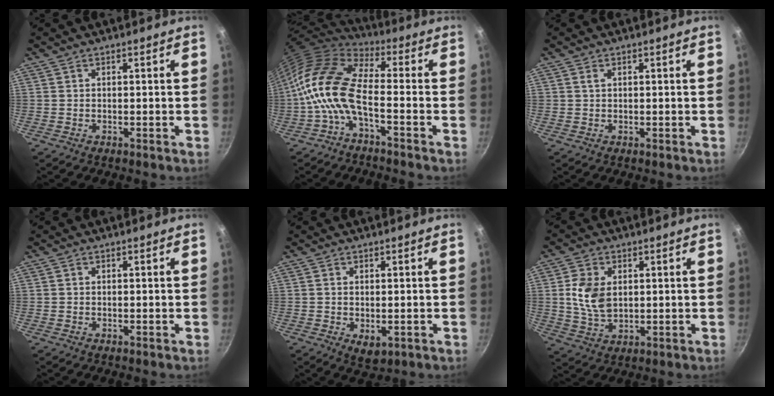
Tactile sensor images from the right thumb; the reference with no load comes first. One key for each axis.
{"total": 13.0, "fx": -3.0, "fy": 5.6, "fz": 11.4, "tx": -0.224, "ty": 0.033, "tz": -0.074}
{"total": 1.0, "fx": 0.4, "fy": 0.7, "fz": 0.5, "tx": -0.010, "ty": 0.000, "tz": 0.008}
{"total": 0.0}
{"total": 3.6, "fx": -0.6, "fy": 2.1, "fz": 2.9, "tx": -0.044, "ty": -0.014, "tz": -0.005}
{"total": 5.2, "fx": 0.6, "fy": 3.6, "fz": 3.8, "tx": -0.066, "ty": -0.002, "tz": 0.013}